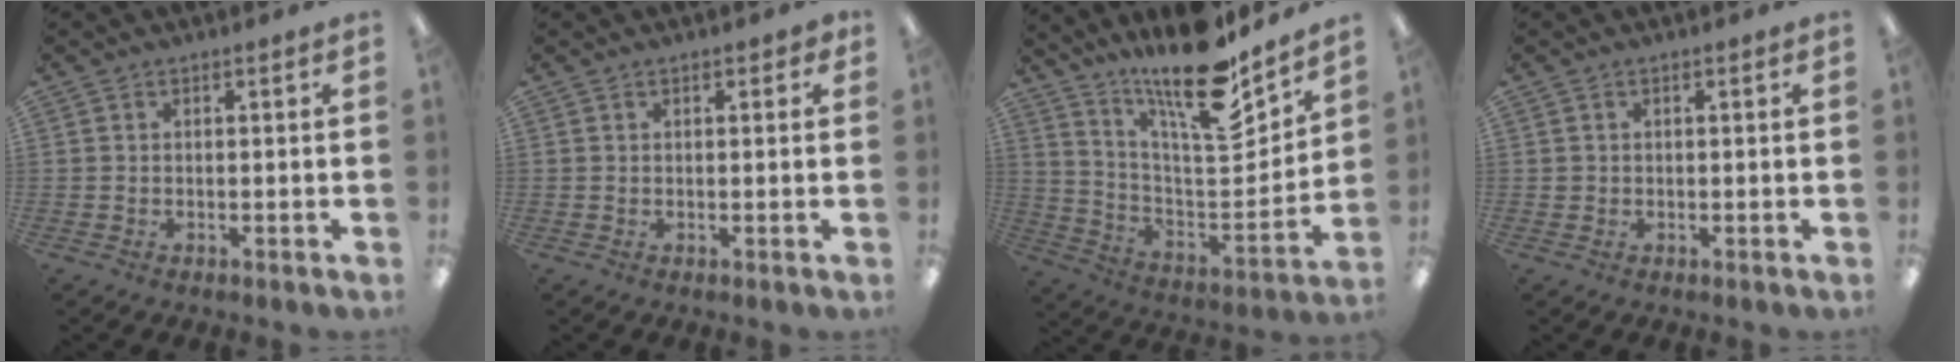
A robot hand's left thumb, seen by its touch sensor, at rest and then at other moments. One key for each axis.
{"total": 1.4, "fx": 0.8, "fy": 0.6, "fz": 0.9, "tx": -0.003, "ty": -0.004, "tz": 0.010}
{"total": 19.8, "fx": 15.8, "fy": 4.4, "fz": 11.1, "tx": -0.198, "ty": -0.123, "tz": 0.267}
{"total": 0.7, "fx": 0.1, "fy": 0.7, "fz": 0.1, "tx": -0.002, "ty": 0.005, "tz": 0.000}